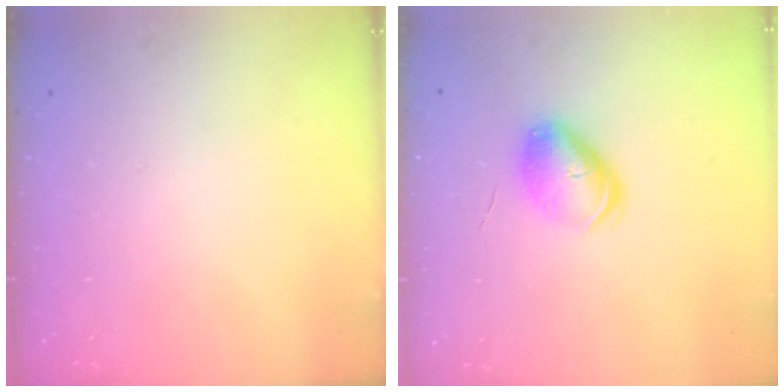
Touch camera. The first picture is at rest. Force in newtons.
{"total": 8.6, "press": 8.5, "slide": 1.0}